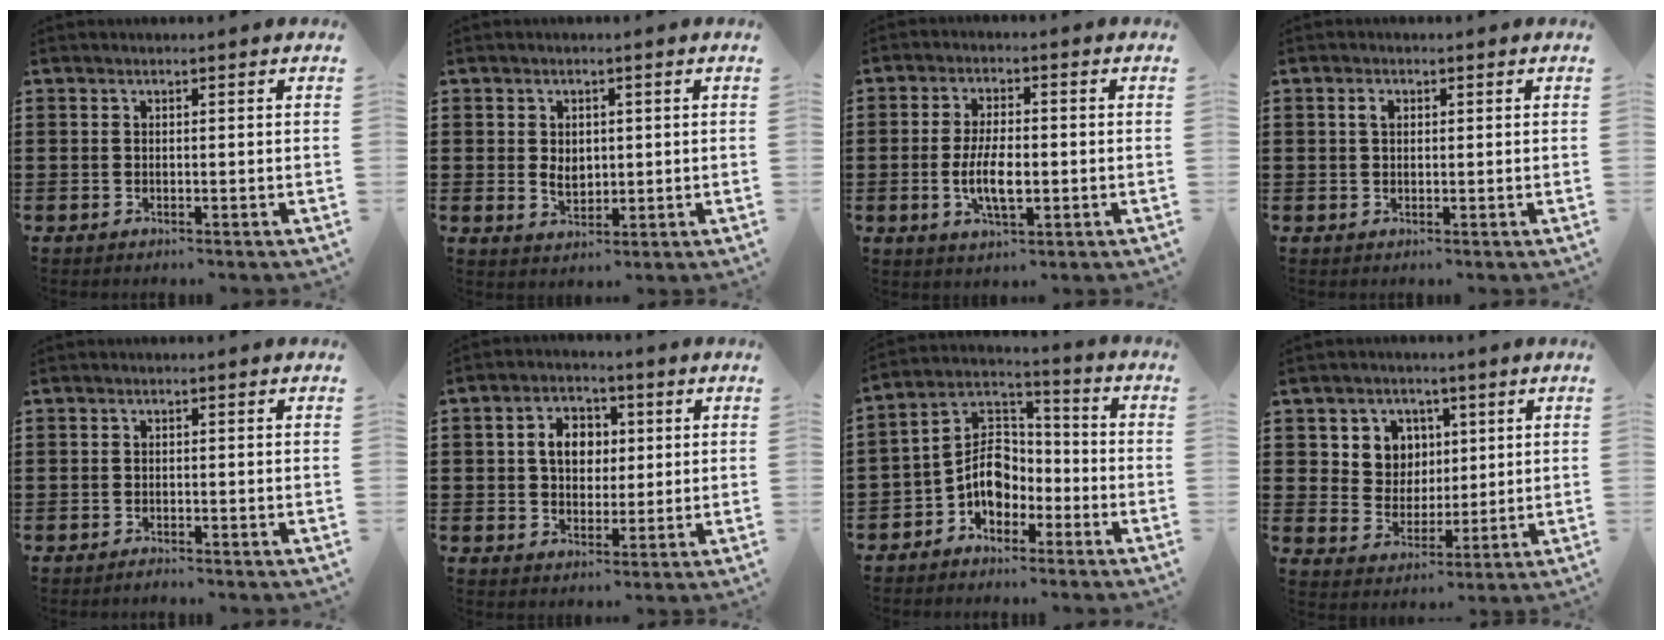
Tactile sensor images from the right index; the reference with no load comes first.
{"total": 2.9, "force": [0.3, 2.3, 1.8], "torque": [-0.033, 0.006, 0.004]}
{"total": 6.4, "force": [-1.0, 2.6, 5.8], "torque": [-0.120, -0.002, -0.023]}
{"total": 1.6, "force": [0.5, 1.1, 1.1], "torque": [-0.025, 0.008, 0.007]}
{"total": 0.8, "force": [-0.8, 0.1, 0.0], "torque": [-0.002, -0.001, -0.016]}
{"total": 5.8, "force": [0.8, 4.6, 3.5], "torque": [-0.077, 0.014, 0.008]}
{"total": 7.3, "force": [-2.3, 5.4, 4.4], "torque": [-0.111, 0.000, -0.052]}
{"total": 5.9, "force": [2.5, 5.3, 0.8], "torque": [-0.041, 0.005, 0.044]}